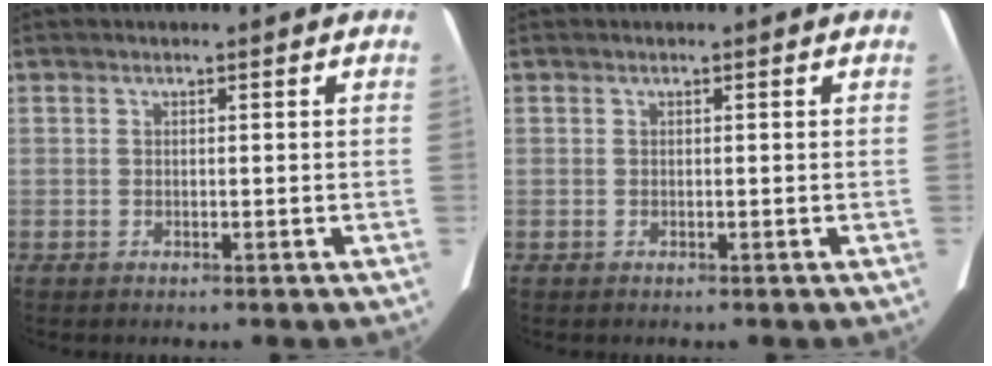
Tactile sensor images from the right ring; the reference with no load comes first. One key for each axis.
{"total": 0.0}